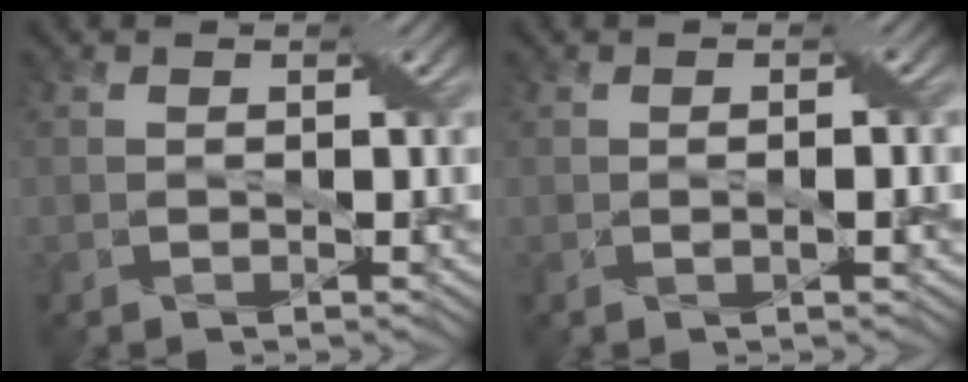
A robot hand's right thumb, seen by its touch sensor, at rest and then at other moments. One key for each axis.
{"total": 1.5, "fx": -0.1, "fy": 0.1, "fz": 1.5, "tx": -0.028, "ty": 0.003, "tz": -0.002}